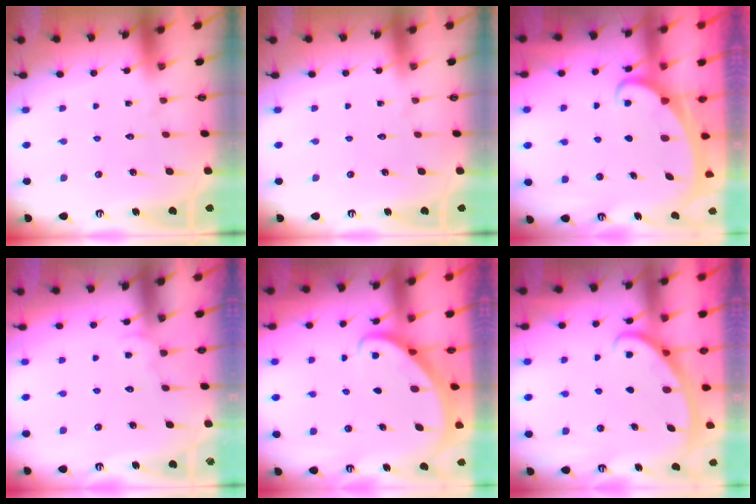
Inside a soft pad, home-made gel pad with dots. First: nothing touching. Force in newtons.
{"total": 0.0}
{"total": 2.2, "press": 2.2, "slide": 0.3}
{"total": 3.3, "press": 3.3, "slide": 0.3}
{"total": 2.6, "press": 2.6, "slide": 0.2}
{"total": 3.0, "press": 3.0, "slide": 0.4}